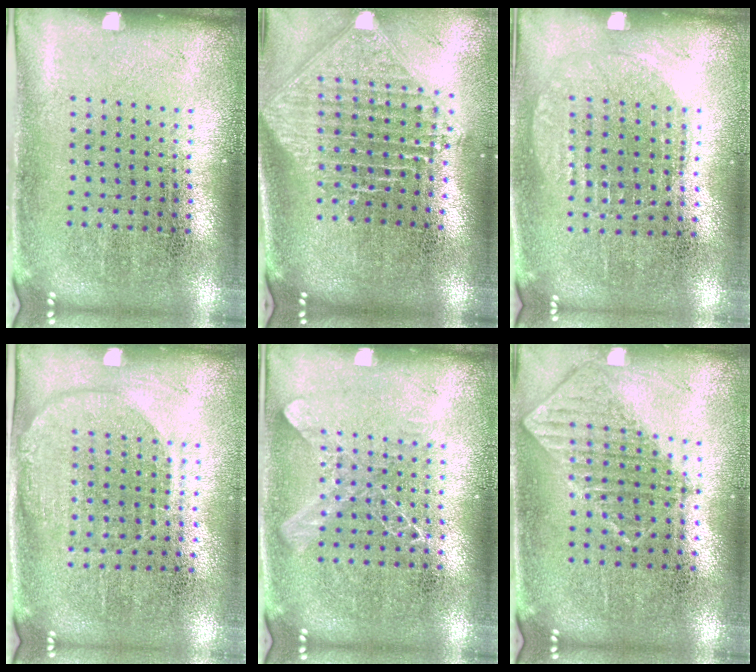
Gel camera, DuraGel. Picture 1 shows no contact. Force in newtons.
{"total": 2.4, "press": 1.9, "slide": 1.5}
{"total": 1.0, "press": 0.9, "slide": 0.3}
{"total": 1.4, "press": 1.3, "slide": 0.7}
{"total": 1.3, "press": 1.2, "slide": 0.3}
{"total": 0.8, "press": 0.8, "slide": 0.1}